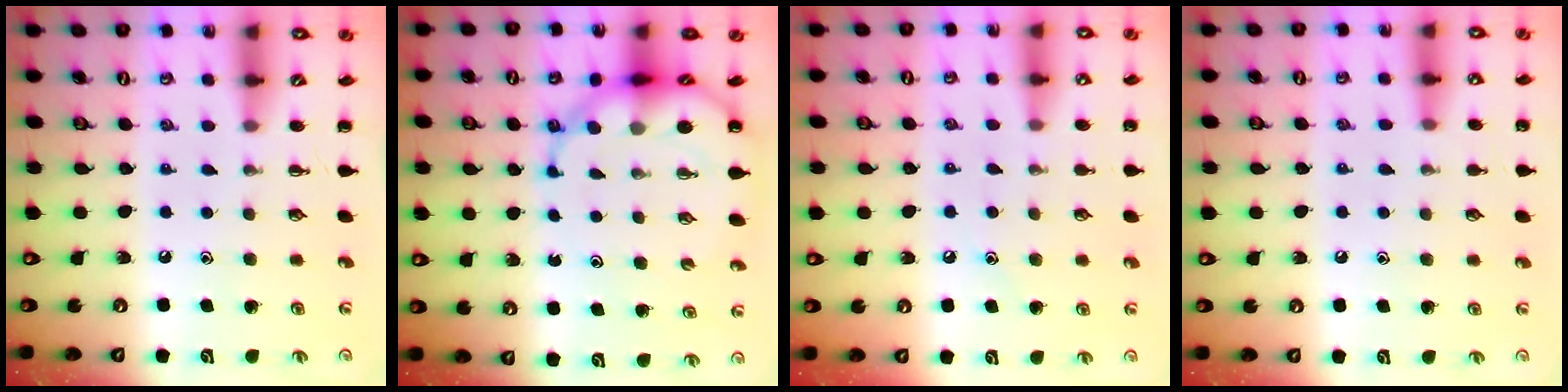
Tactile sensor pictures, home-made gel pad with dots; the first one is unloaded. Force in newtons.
{"total": 9.4, "press": 9.0, "slide": 2.7}
{"total": 7.3, "press": 7.0, "slide": 2.0}
{"total": 5.1, "press": 4.8, "slide": 1.7}